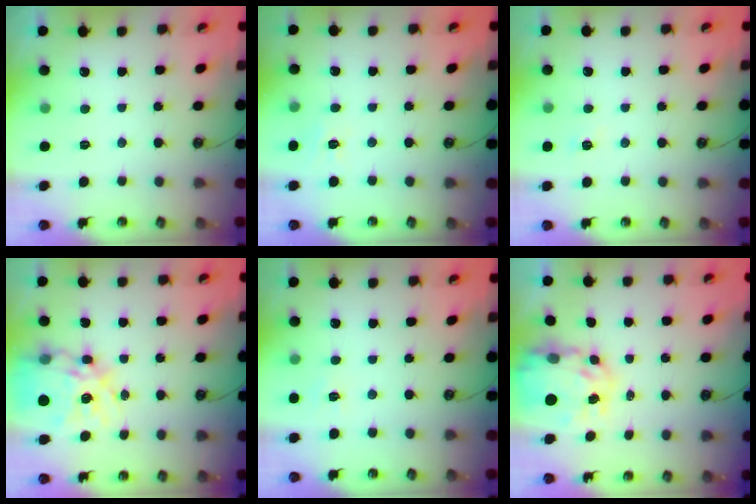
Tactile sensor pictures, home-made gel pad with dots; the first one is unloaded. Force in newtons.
{"total": 3.0, "press": 3.0, "slide": 0.1}
{"total": 2.3, "press": 2.3, "slide": 0.3}
{"total": 22.2, "press": 22.0, "slide": 2.1}
{"total": 4.1, "press": 4.1, "slide": 0.6}
{"total": 10.3, "press": 10.2, "slide": 0.8}